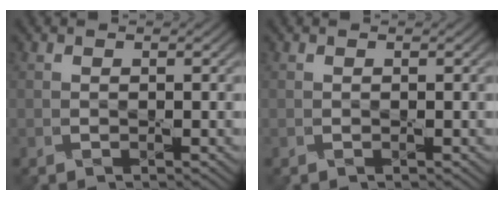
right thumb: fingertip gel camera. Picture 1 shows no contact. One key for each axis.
{"total": 0.0}